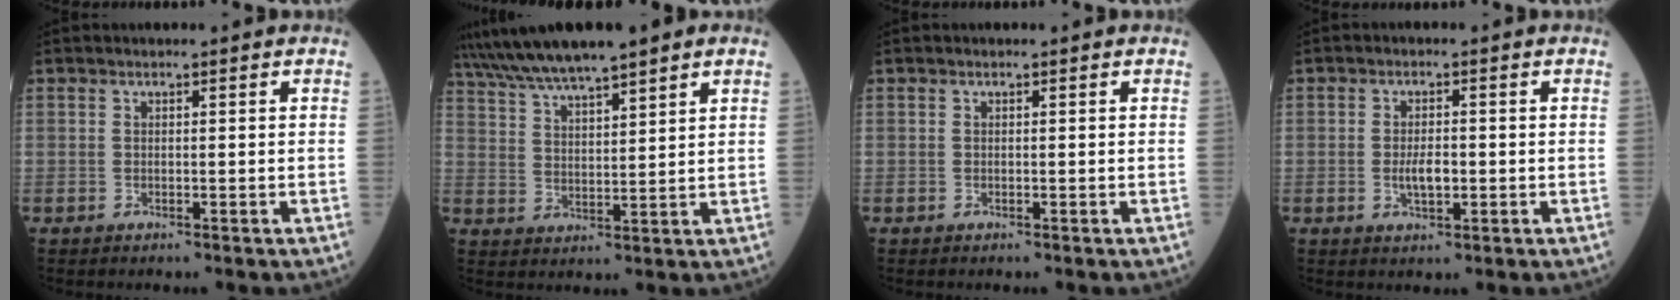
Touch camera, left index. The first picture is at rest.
{"total": 10.5, "force": [8.5, 0.8, 6.0], "torque": [-0.114, 0.029, 0.152]}
{"total": 0.0}
{"total": 3.1, "force": [-0.8, 1.3, 2.7], "torque": [-0.053, -0.003, -0.012]}